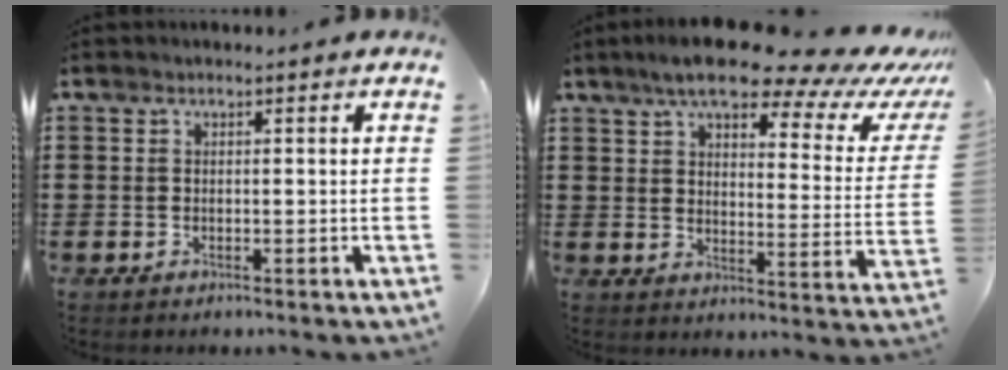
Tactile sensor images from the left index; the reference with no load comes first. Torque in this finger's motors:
{"motor_torque": [0.57, -1.57, 1.05, 0.21]}